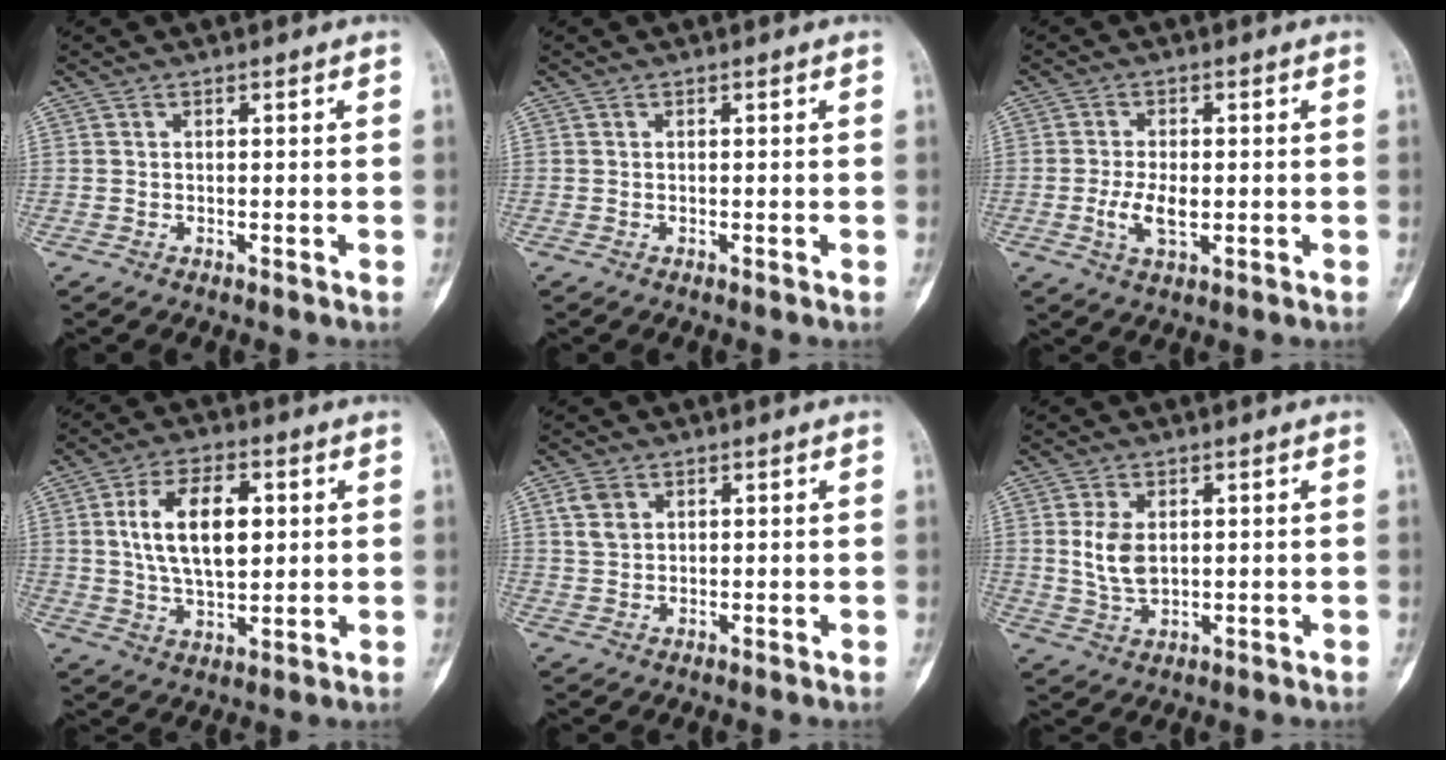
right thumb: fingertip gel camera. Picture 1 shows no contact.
{"total": 0.0}
{"total": 5.2, "force": [-0.8, 2.6, 4.4], "torque": [-0.089, -0.004, -0.013]}
{"total": 13.1, "force": [2.6, 7.1, 10.8], "torque": [-0.174, -0.005, 0.049]}
{"total": 3.7, "force": [1.6, 2.6, 2.0], "torque": [-0.036, 0.000, 0.036]}
{"total": 6.0, "force": [1.1, 3.7, 4.5], "torque": [-0.081, -0.008, 0.028]}